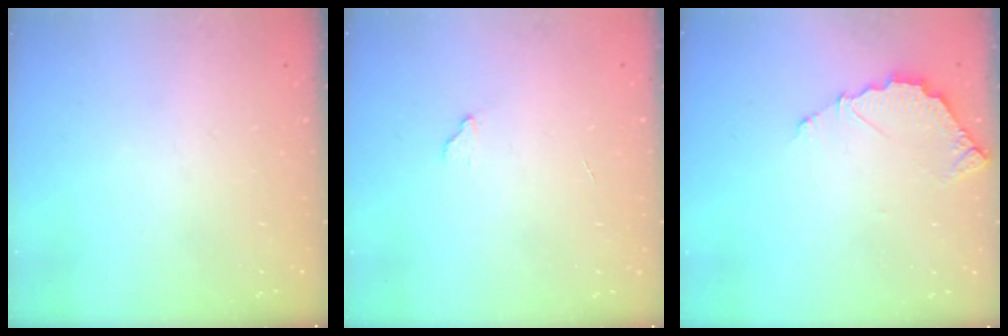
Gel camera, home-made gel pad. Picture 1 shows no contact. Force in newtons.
{"total": 4.3, "press": 4.3, "slide": 0.3}
{"total": 6.9, "press": 6.9, "slide": 0.4}